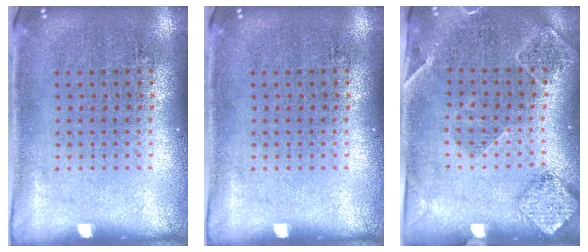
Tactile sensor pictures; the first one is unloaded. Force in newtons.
{"total": 0.0}
{"total": 1.6, "press": 1.6, "slide": 0.3}